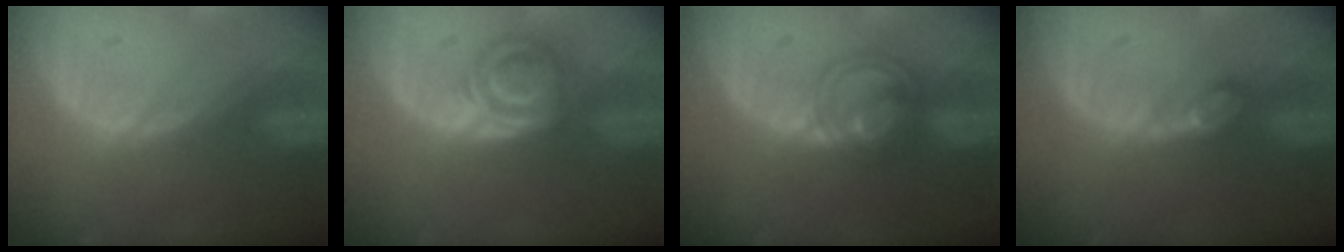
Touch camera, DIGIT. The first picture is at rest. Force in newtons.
{"total": 5.6, "press": 5.3, "slide": 1.8}
{"total": 5.9, "press": 5.4, "slide": 2.4}
{"total": 2.2, "press": 2.2, "slide": 0.3}